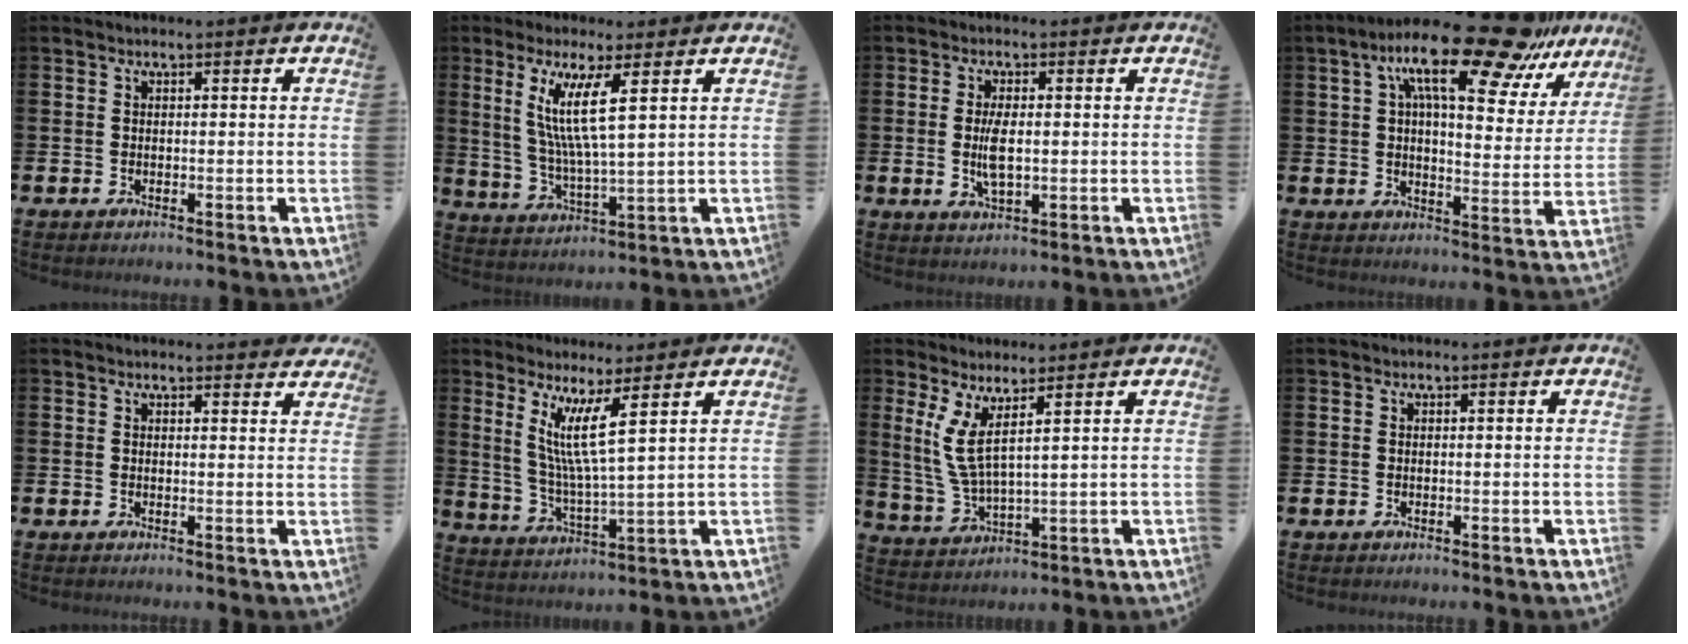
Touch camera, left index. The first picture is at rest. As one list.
[{"total": 8.6, "force": [4.4, 1.0, 7.3], "torque": [-0.143, -0.014, 0.074]}, {"total": 4.3, "force": [0.1, 1.8, 3.9], "torque": [-0.072, -0.003, -0.004]}, {"total": 17.2, "force": [12.6, 5.1, 10.6], "torque": [-0.179, -0.062, 0.209]}, {"total": 1.6, "force": [1.6, 0.2, 0.0], "torque": [0.012, -0.010, 0.026]}, {"total": 7.7, "force": [5.0, 0.1, 5.9], "torque": [-0.119, -0.031, 0.083]}, {"total": 5.2, "force": [3.6, 0.9, 3.7], "torque": [-0.082, -0.019, 0.065]}, {"total": 0.0}]